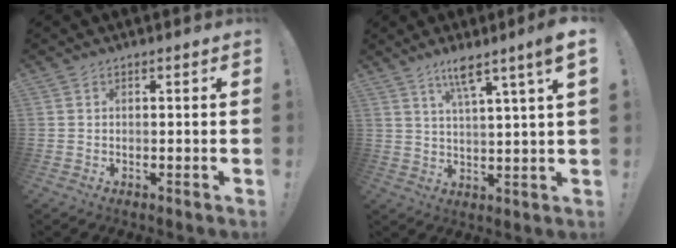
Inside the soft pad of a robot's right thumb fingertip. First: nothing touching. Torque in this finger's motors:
{"motor_torque": [-0.03, 0.19, 0.46, 0.67, 0.06]}